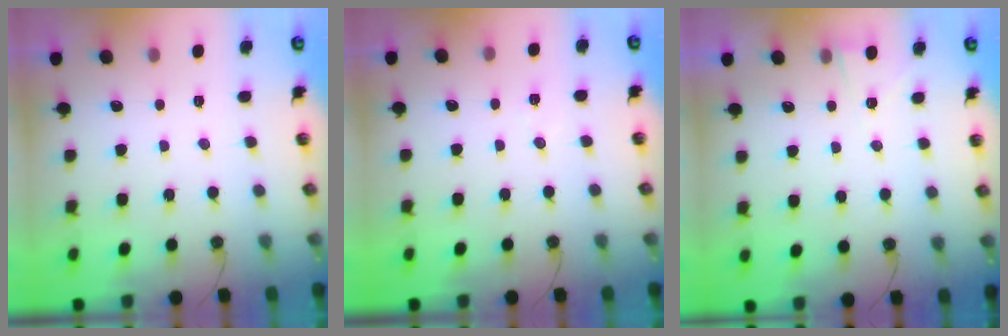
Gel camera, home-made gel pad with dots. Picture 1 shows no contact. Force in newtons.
{"total": 5.4, "press": 3.0, "slide": 4.4}
{"total": 2.7, "press": 2.3, "slide": 1.5}